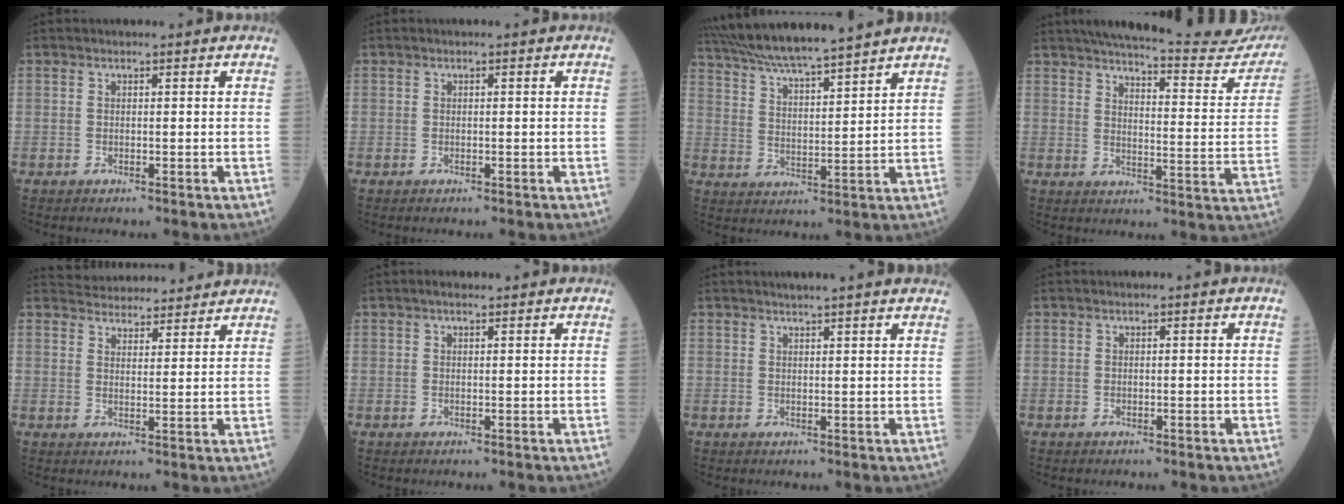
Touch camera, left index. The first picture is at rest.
{"total": 0.0}
{"total": 16.1, "force": [14.4, 0.2, 7.1], "torque": [-0.131, 0.021, 0.238]}
{"total": 23.0, "force": [21.5, 2.0, 8.0], "torque": [-0.106, -0.080, 0.249]}
{"total": 11.7, "force": [11.2, 2.5, 2.1], "torque": [-0.020, 0.023, 0.147]}
{"total": 1.3, "force": [0.9, 0.5, 0.7], "torque": [-0.018, 0.013, 0.011]}
{"total": 6.6, "force": [5.9, -0.1, 3.1], "torque": [-0.045, 0.021, 0.067]}
{"total": 0.0}